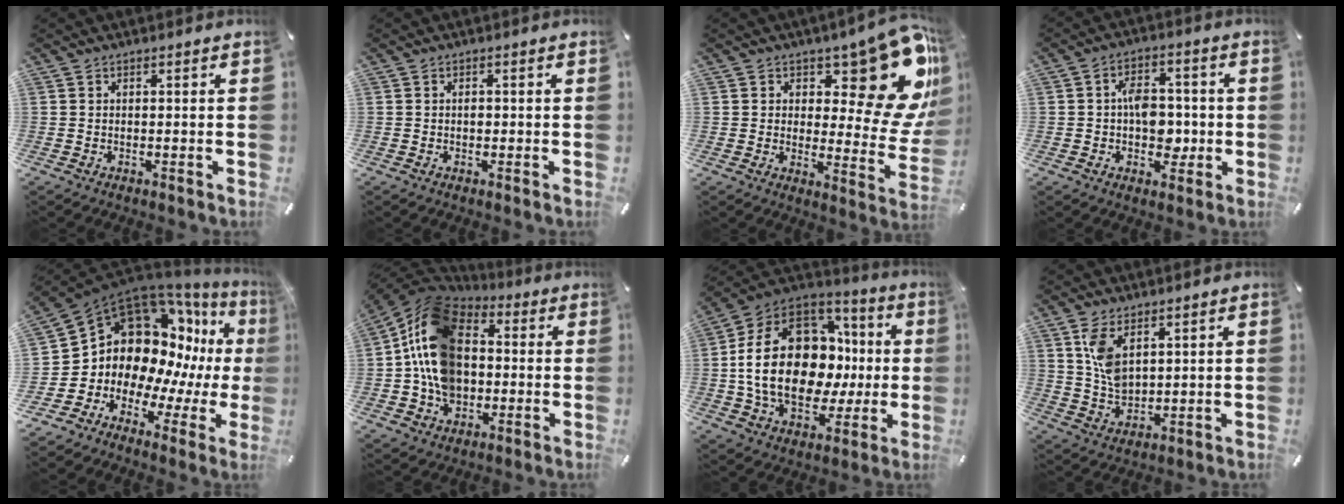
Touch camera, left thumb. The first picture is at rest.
{"total": 1.2, "force": [-0.2, 0.8, 0.9], "torque": [-0.019, 0.001, -0.004]}
{"total": 18.7, "force": [11.1, 8.4, 12.5], "torque": [-0.145, -0.094, 0.187]}
{"total": 8.5, "force": [-0.8, 6.2, 5.8], "torque": [-0.085, 0.009, -0.012]}
{"total": 16.0, "force": [4.9, 13.1, 7.8], "torque": [-0.149, -0.088, 0.109]}
{"total": 17.3, "force": [-0.9, 13.8, 10.4], "torque": [-0.232, 0.016, -0.019]}
{"total": 24.0, "force": [-0.1, 17.4, 16.5], "torque": [-0.341, -0.009, 0.008]}
{"total": 7.7, "force": [3.4, 4.6, 5.0], "torque": [-0.113, -0.012, 0.062]}